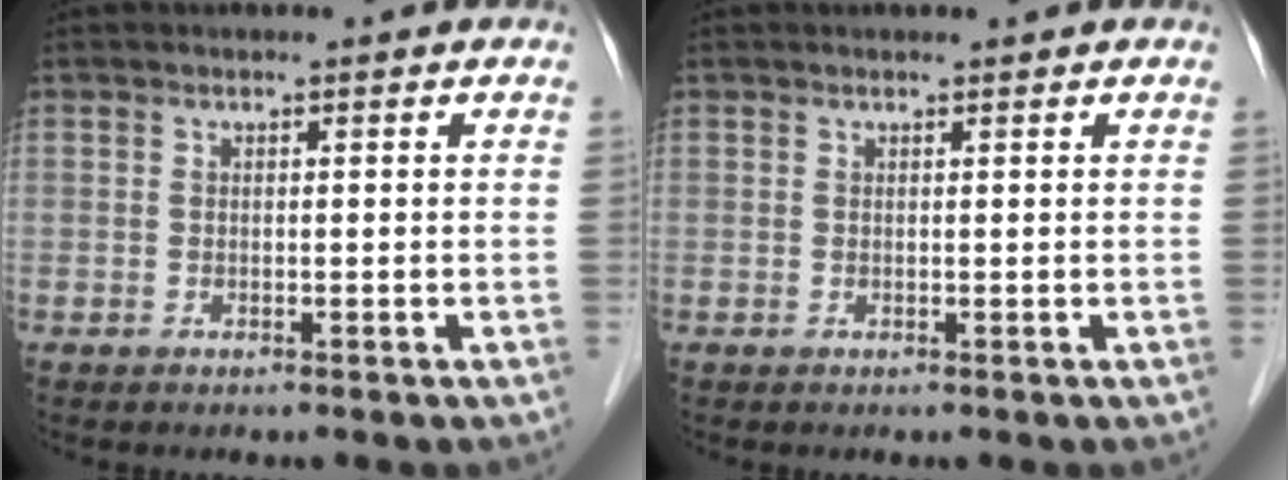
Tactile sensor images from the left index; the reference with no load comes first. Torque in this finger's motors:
{"motor_torque": [0.02, 0.03, 0.00, 0.01]}